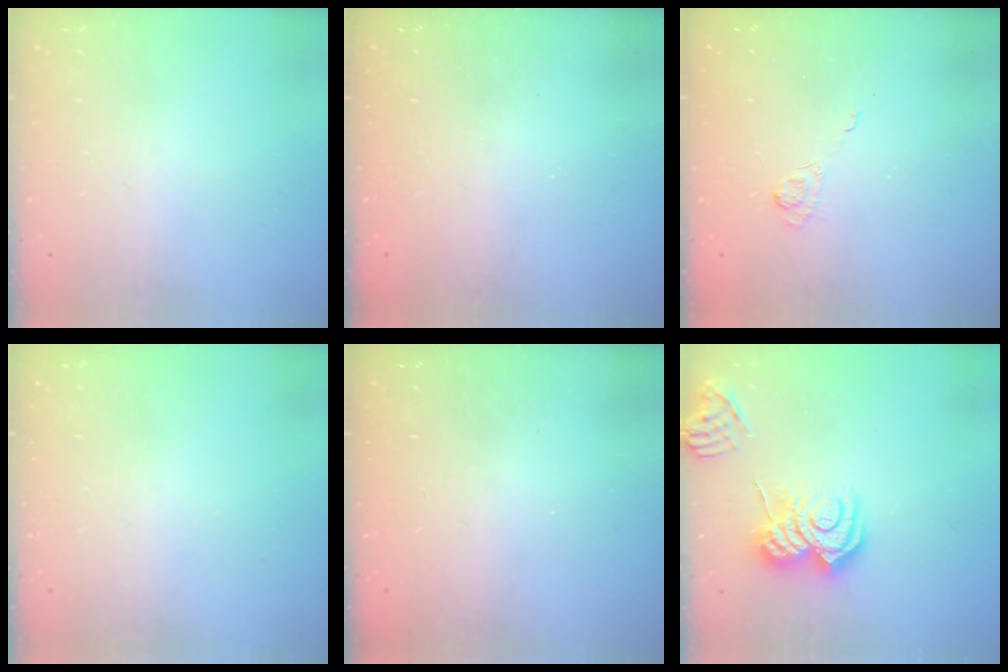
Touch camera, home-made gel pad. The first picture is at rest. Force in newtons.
{"total": 2.4, "press": 2.2, "slide": 0.8}
{"total": 2.8, "press": 2.4, "slide": 1.4}
{"total": 0.0}
{"total": 2.3, "press": 2.2, "slide": 0.7}
{"total": 12.1, "press": 12.1, "slide": 1.2}